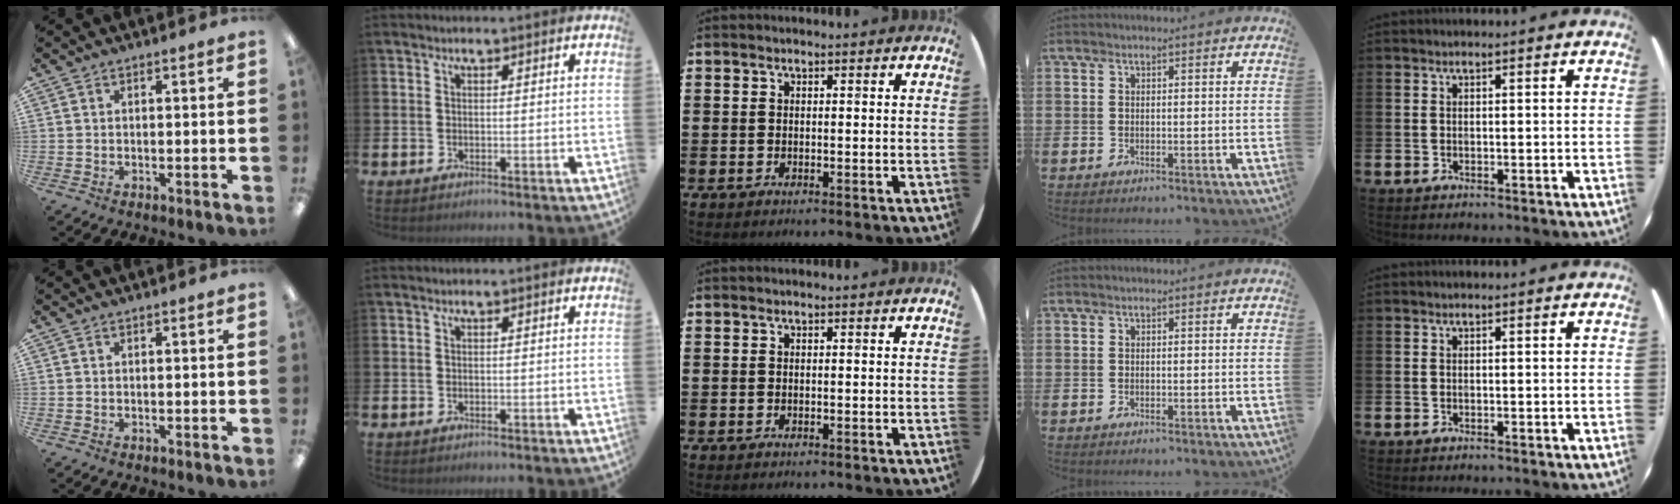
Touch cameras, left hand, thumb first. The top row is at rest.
{}